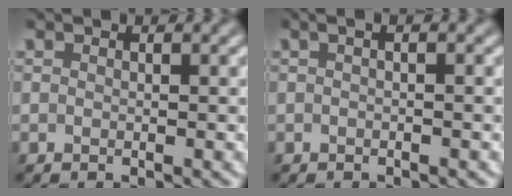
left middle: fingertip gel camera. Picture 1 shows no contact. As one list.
[{"total": 1.5, "force": [0.3, 0.5, 1.3], "torque": [-0.016, -0.007, -0.005]}]